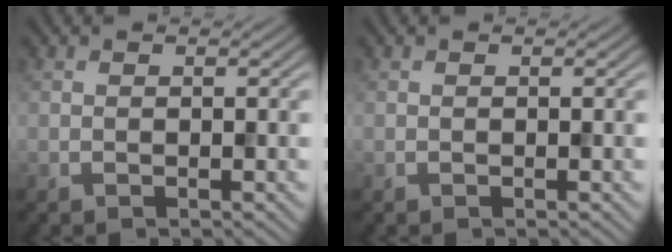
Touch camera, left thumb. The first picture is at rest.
{"total": 0.0}